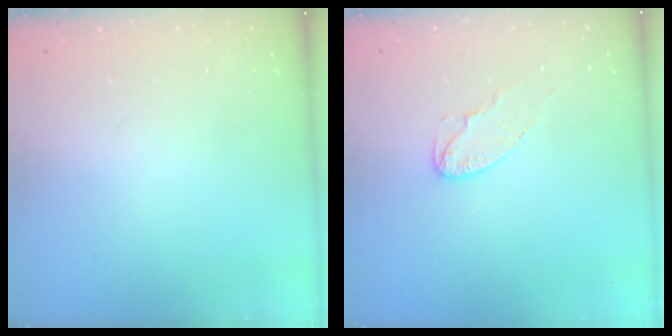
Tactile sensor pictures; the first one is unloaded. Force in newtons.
{"total": 5.3, "press": 5.2, "slide": 0.6}